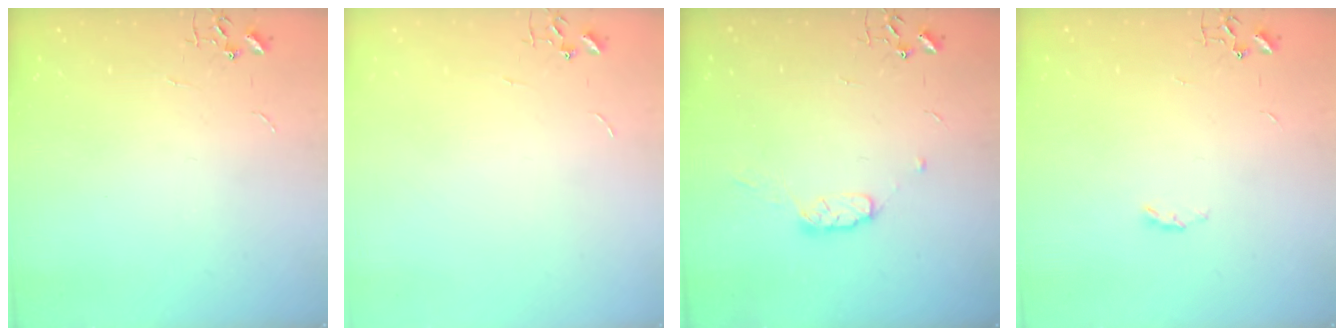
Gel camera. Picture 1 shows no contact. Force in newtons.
{"total": 0.0}
{"total": 7.1, "press": 7.0, "slide": 1.1}
{"total": 2.9, "press": 2.9, "slide": 0.5}